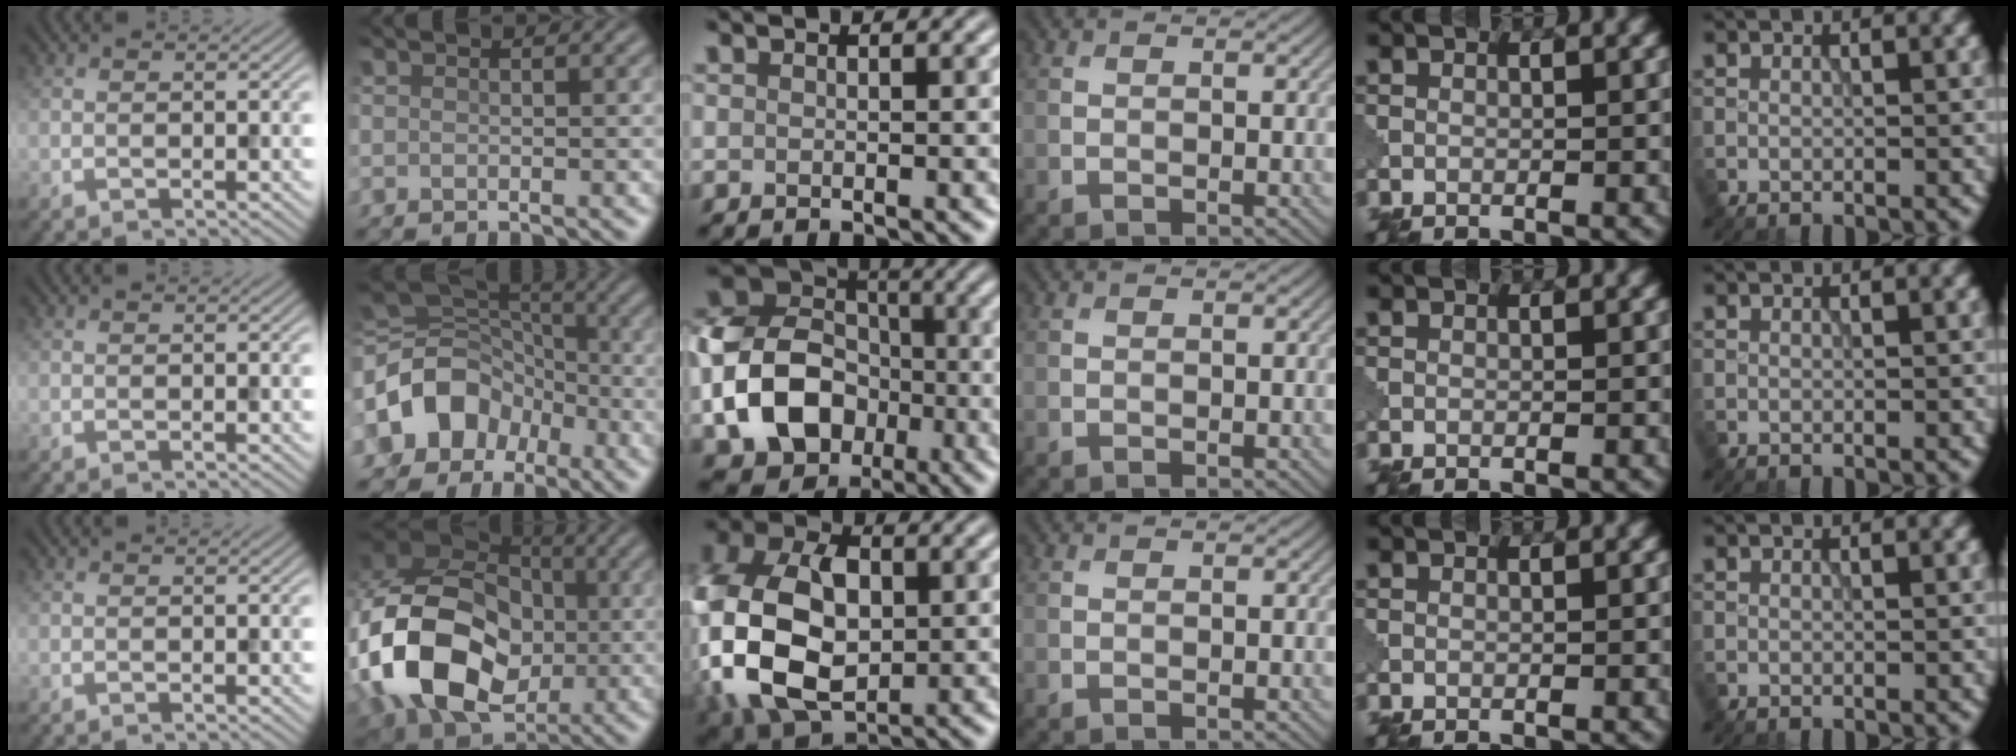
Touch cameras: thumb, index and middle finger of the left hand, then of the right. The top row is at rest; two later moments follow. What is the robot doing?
{"motion": "disassemble", "object": "puzzle pieces"}